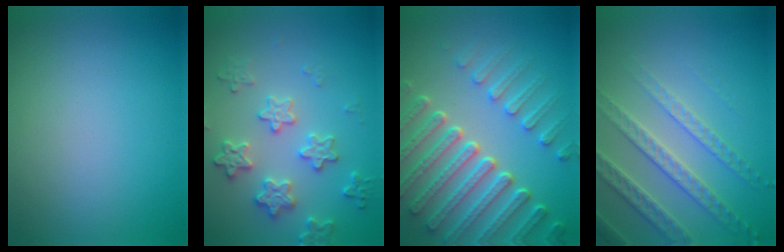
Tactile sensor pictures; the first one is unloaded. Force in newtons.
{"total": 3.6, "press": 3.4, "slide": 1.2}
{"total": 8.1, "press": 6.1, "slide": 5.3}
{"total": 4.4, "press": 3.9, "slide": 1.9}